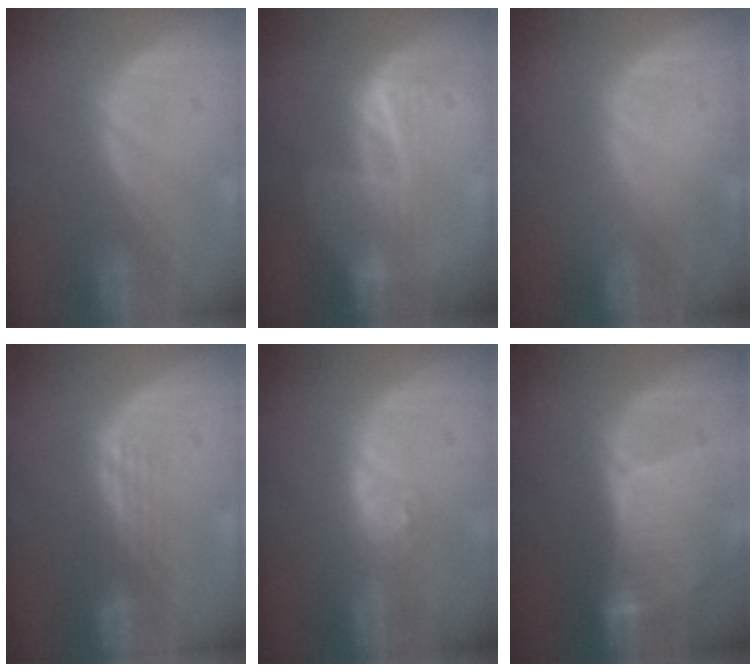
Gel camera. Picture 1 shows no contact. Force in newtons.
{"total": 6.8, "press": 5.6, "slide": 4.0}
{"total": 0.0}
{"total": 3.0, "press": 2.5, "slide": 1.7}
{"total": 3.8, "press": 3.7, "slide": 0.9}
{"total": 8.5, "press": 7.8, "slide": 3.5}